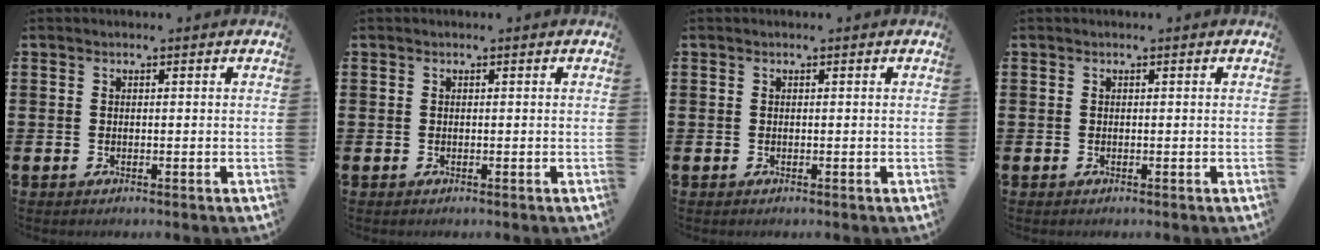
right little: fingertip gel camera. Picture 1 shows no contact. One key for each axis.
{"total": 0.0}
{"total": 0.0}
{"total": 0.0}